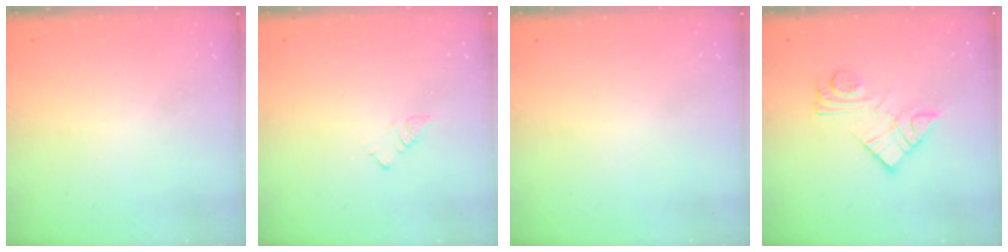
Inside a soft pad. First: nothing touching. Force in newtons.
{"total": 2.7, "press": 2.7, "slide": 0.4}
{"total": 0.0}
{"total": 12.1, "press": 12.0, "slide": 0.8}